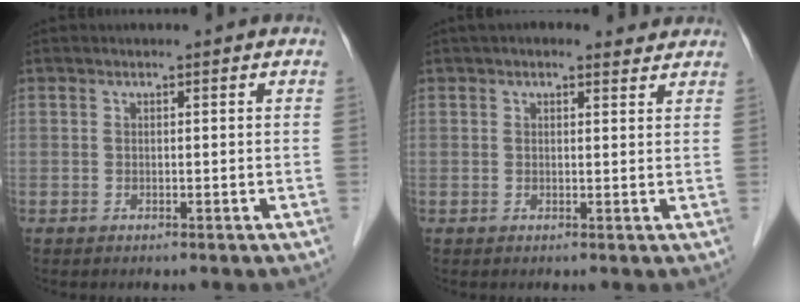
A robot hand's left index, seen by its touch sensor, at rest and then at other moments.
{"total": 4.2, "force": [3.5, 1.7, 1.7], "torque": [-0.018, 0.020, 0.042]}